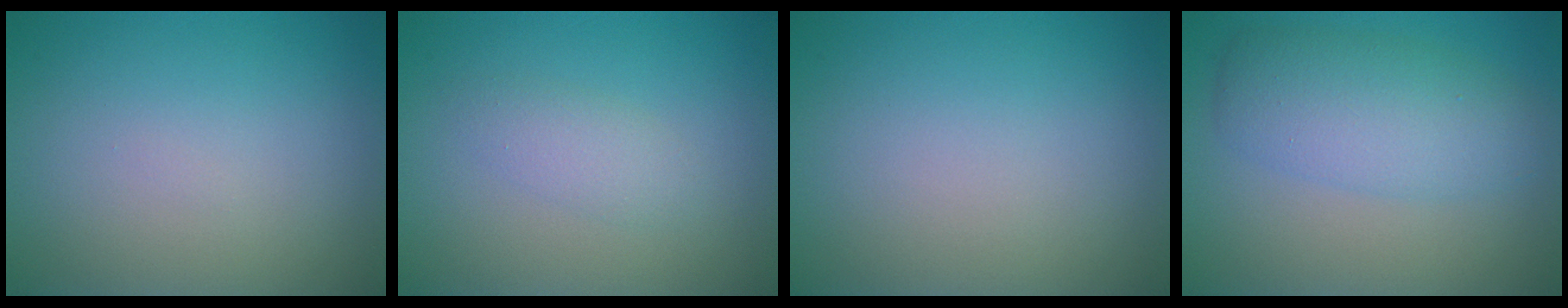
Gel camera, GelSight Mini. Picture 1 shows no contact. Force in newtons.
{"total": 1.8, "press": 1.8, "slide": 0.0}
{"total": 0.0}
{"total": 5.1, "press": 5.1, "slide": 0.1}